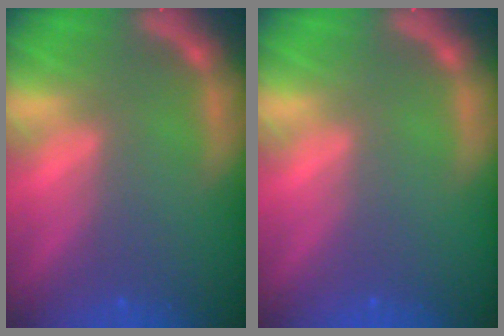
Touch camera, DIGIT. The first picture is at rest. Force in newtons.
{"total": 0.0}